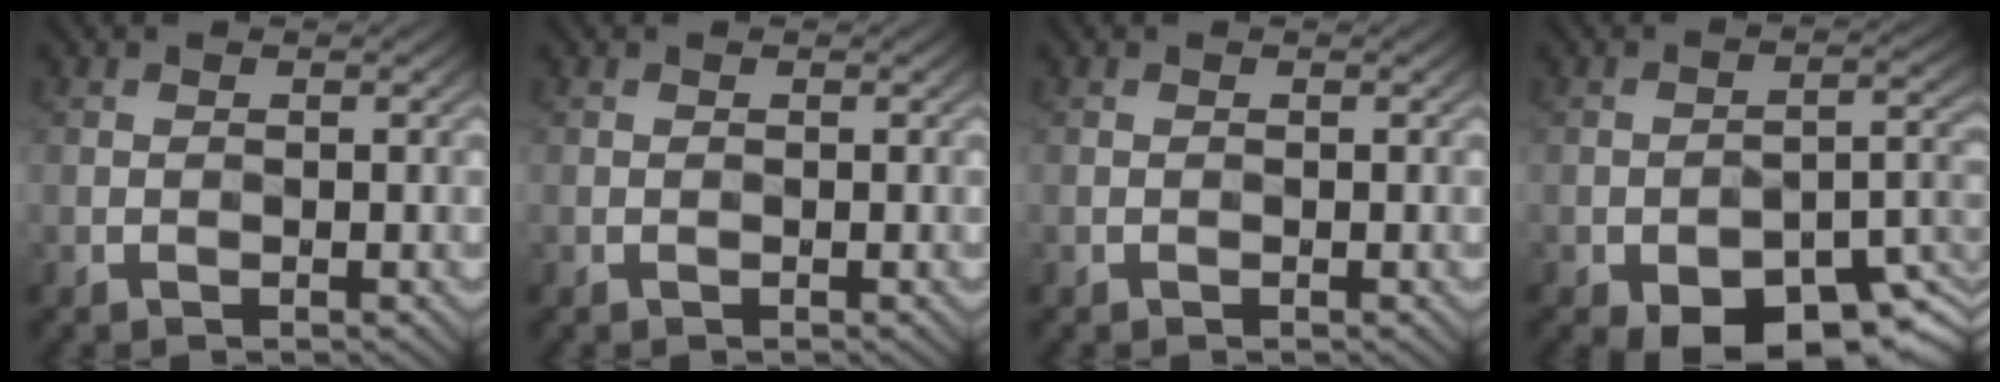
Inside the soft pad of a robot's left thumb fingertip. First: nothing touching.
{"total": 0.0}
{"total": 0.0}
{"total": 13.1, "force": [-8.7, 5.6, 8.1], "torque": [-0.112, -0.010, -0.126]}